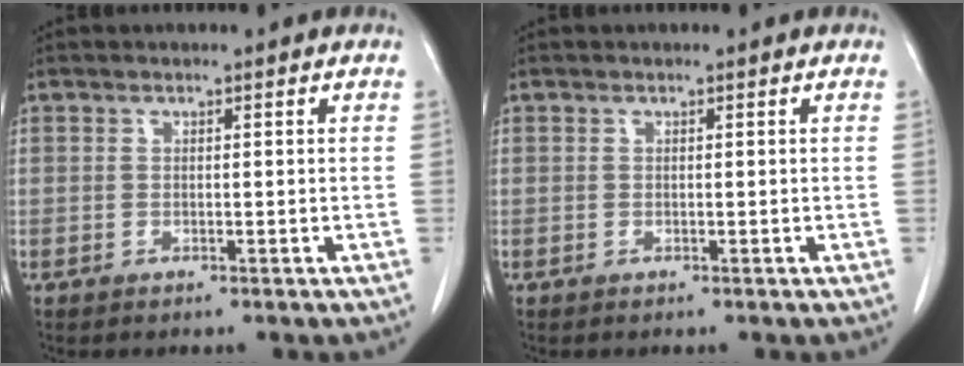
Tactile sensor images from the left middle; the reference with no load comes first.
{"total": 0.0}